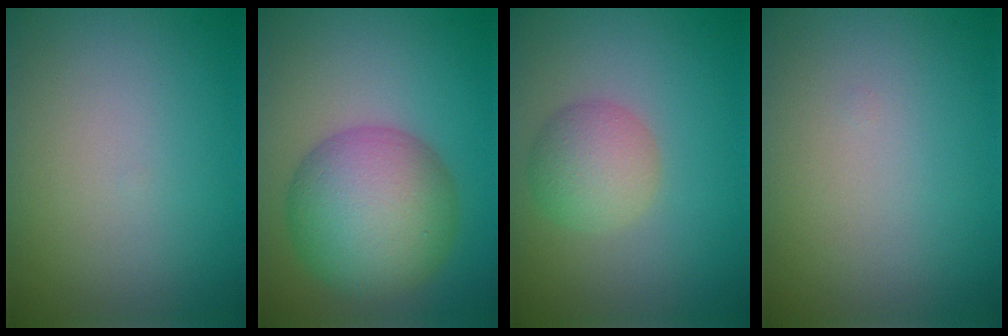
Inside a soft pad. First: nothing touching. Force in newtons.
{"total": 9.2, "press": 9.2, "slide": 0.2}
{"total": 3.5, "press": 3.5, "slide": 0.2}
{"total": 0.0}